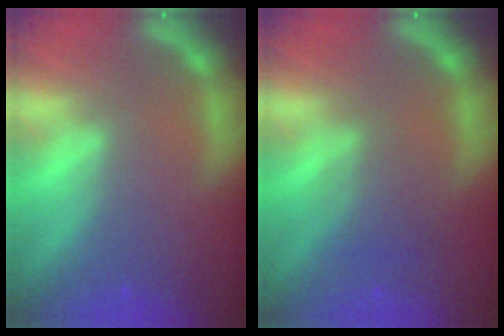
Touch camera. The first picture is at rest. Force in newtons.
{"total": 2.5}